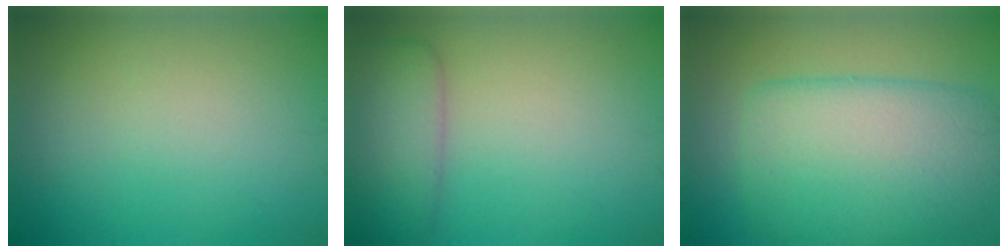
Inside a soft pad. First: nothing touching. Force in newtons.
{"total": 3.8, "press": 3.8, "slide": 0.1}
{"total": 9.0, "press": 9.0, "slide": 0.3}